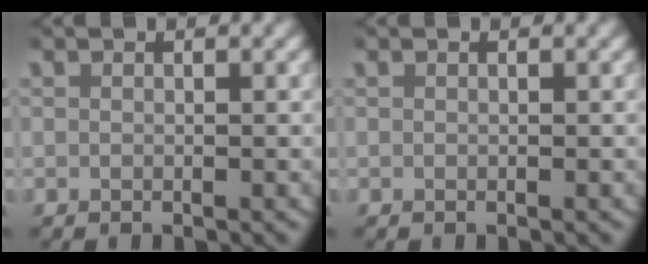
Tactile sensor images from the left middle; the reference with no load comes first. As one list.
[{"total": 0.0}]